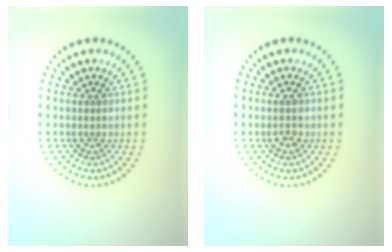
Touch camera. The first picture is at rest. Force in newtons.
{"total": 1.5, "press": 1.5, "slide": 0.1}